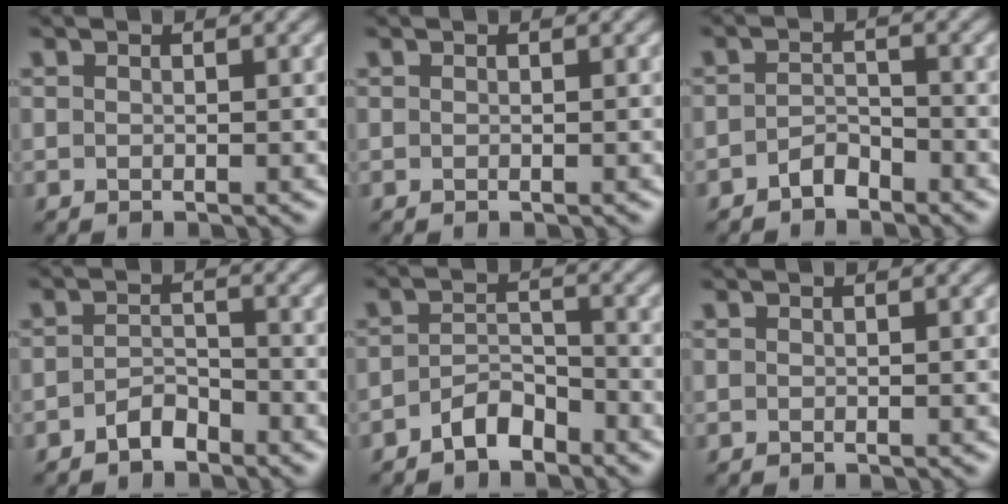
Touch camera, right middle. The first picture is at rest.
{"total": 0.0}
{"total": 1.8, "force": [-1.5, 0.8, 0.6], "torque": [-0.010, 0.005, -0.031]}
{"total": 2.1, "force": [-1.7, 0.9, 0.8], "torque": [-0.014, 0.006, -0.035]}
{"total": 2.9, "force": [-2.2, 1.3, 1.3], "torque": [-0.021, 0.009, -0.045]}
{"total": 0.0}